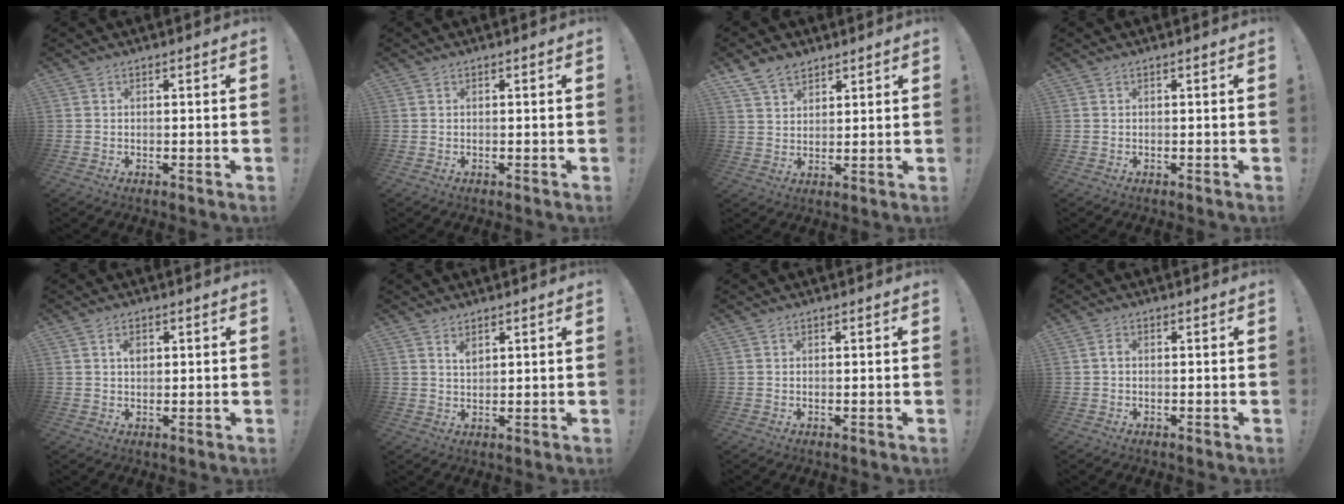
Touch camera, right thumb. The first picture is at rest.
{"total": 0.0}
{"total": 7.1, "force": [5.2, 4.2, 2.3], "torque": [-0.044, -0.021, 0.101]}
{"total": 0.0}
{"total": 2.3, "force": [0.6, 1.6, 1.6], "torque": [-0.017, -0.002, 0.006]}
{"total": 2.5, "force": [1.7, 1.1, 1.4], "torque": [-0.007, -0.016, 0.027]}
{"total": 0.0}
{"total": 1.1, "force": [-0.4, 0.7, 0.8], "torque": [-0.018, 0.006, -0.007]}